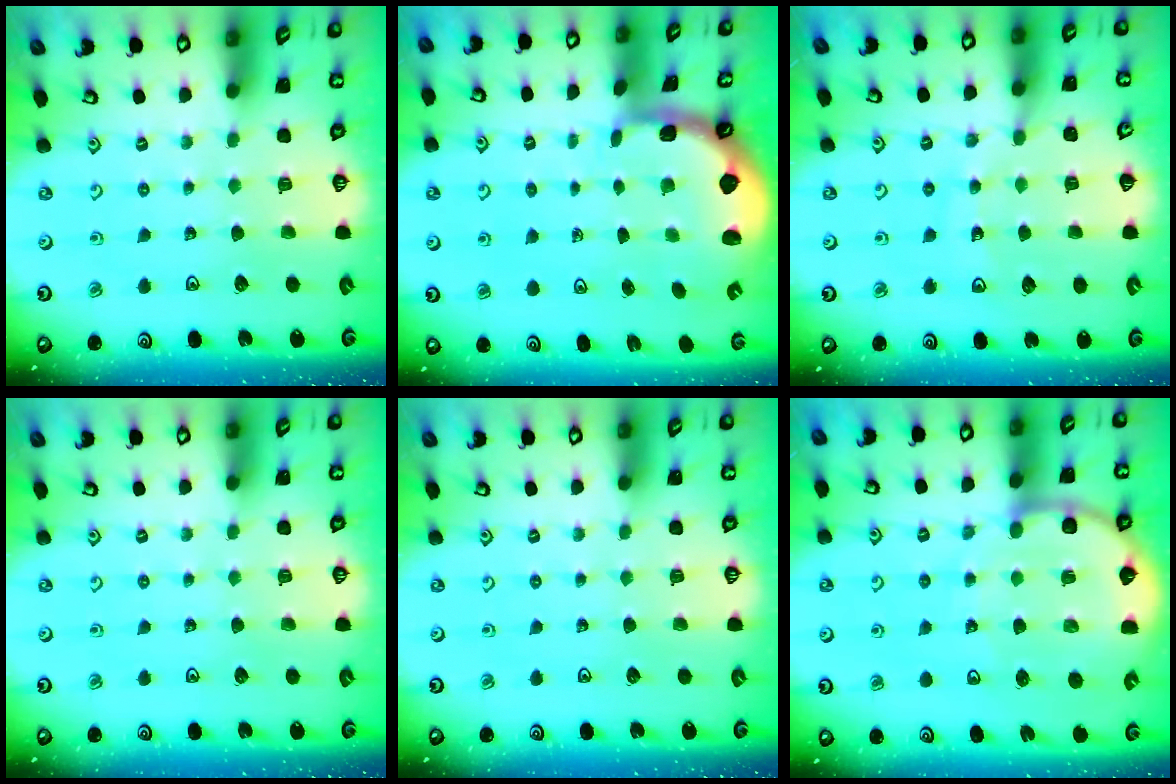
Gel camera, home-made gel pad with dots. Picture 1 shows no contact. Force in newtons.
{"total": 2.3, "press": 1.3, "slide": 1.8}
{"total": 12.1, "press": 11.9, "slide": 2.2}
{"total": 0.0}
{"total": 0.0}
{"total": 10.3, "press": 10.1, "slide": 2.1}